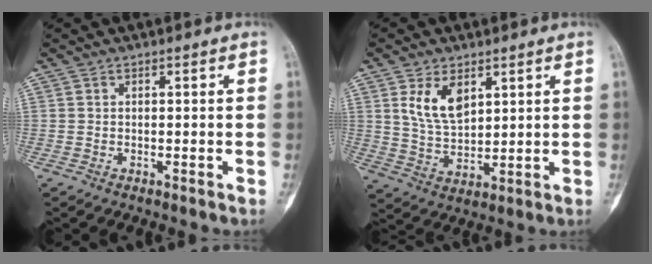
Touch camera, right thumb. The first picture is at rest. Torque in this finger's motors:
{"motor_torque": [-0.02, 0.02, 0.23, 0.06, 0.04]}